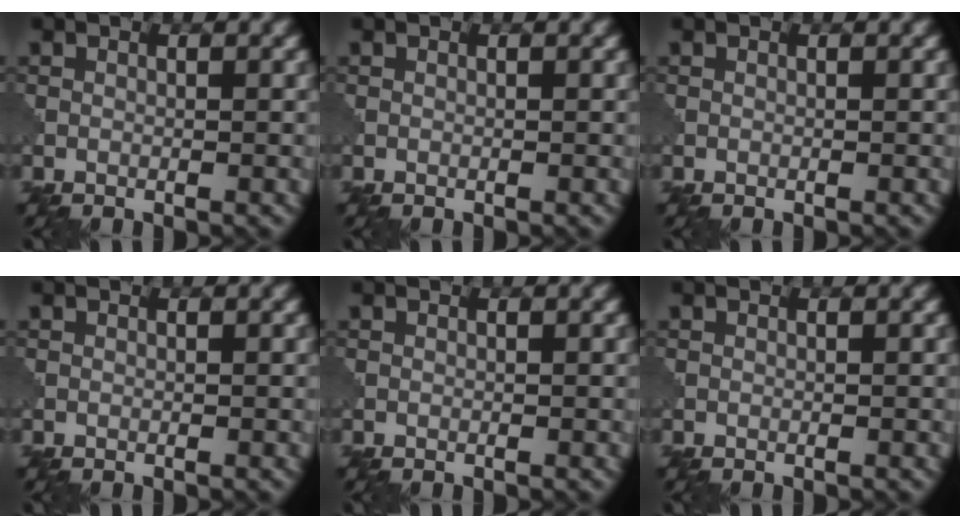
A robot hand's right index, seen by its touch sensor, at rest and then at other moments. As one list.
[{"total": 0.0}, {"total": 0.0}, {"total": 0.0}, {"total": 0.0}, {"total": 0.0}]